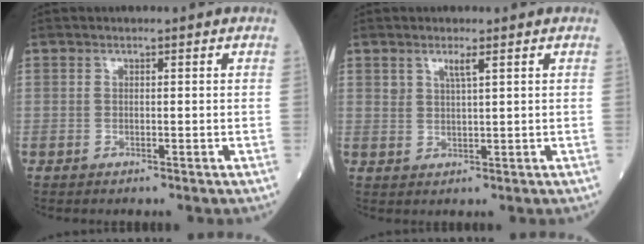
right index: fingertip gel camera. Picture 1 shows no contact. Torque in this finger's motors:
{"motor_torque": [-0.04, 0.04, 0.00, 0.01]}